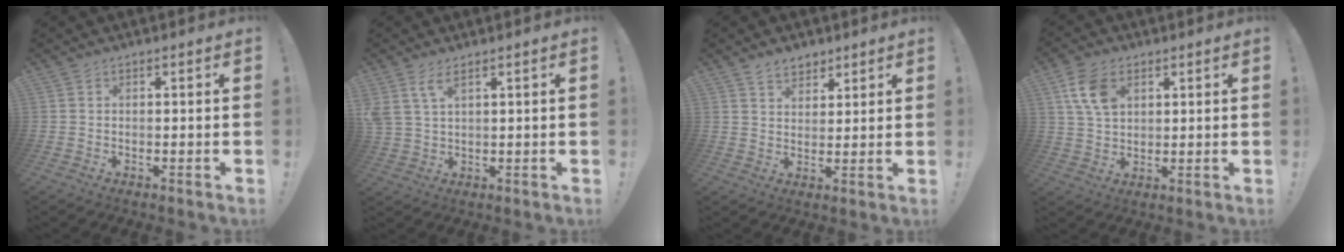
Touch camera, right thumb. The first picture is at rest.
{"total": 4.9, "force": [3.0, 1.7, 3.5], "torque": [-0.067, -0.007, 0.058]}
{"total": 5.6, "force": [4.3, 3.3, 1.3], "torque": [-0.012, -0.025, 0.079]}
{"total": 9.5, "force": [4.0, 6.2, 6.0], "torque": [-0.113, -0.007, 0.076]}